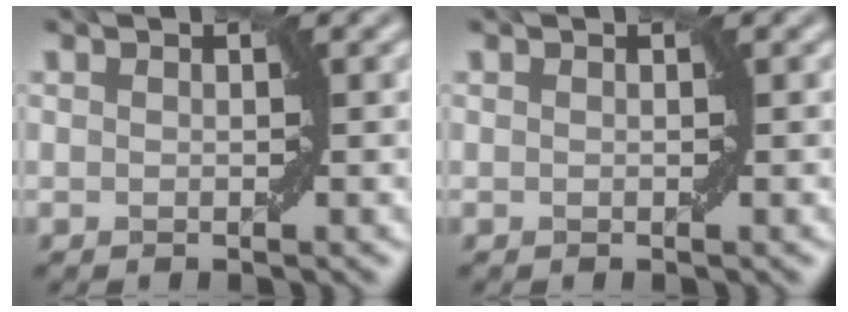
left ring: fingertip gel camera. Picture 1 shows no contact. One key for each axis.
{"total": 0.0}